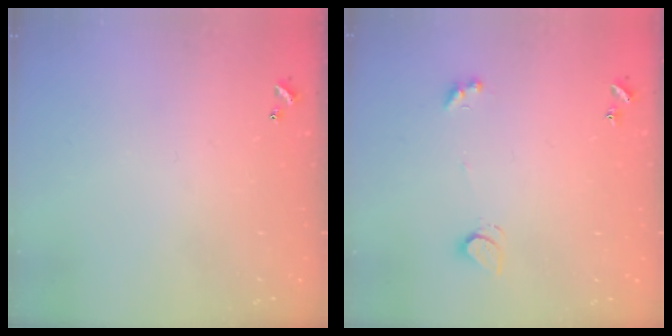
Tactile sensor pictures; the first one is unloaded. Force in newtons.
{"total": 1.4, "press": 1.2, "slide": 0.6}